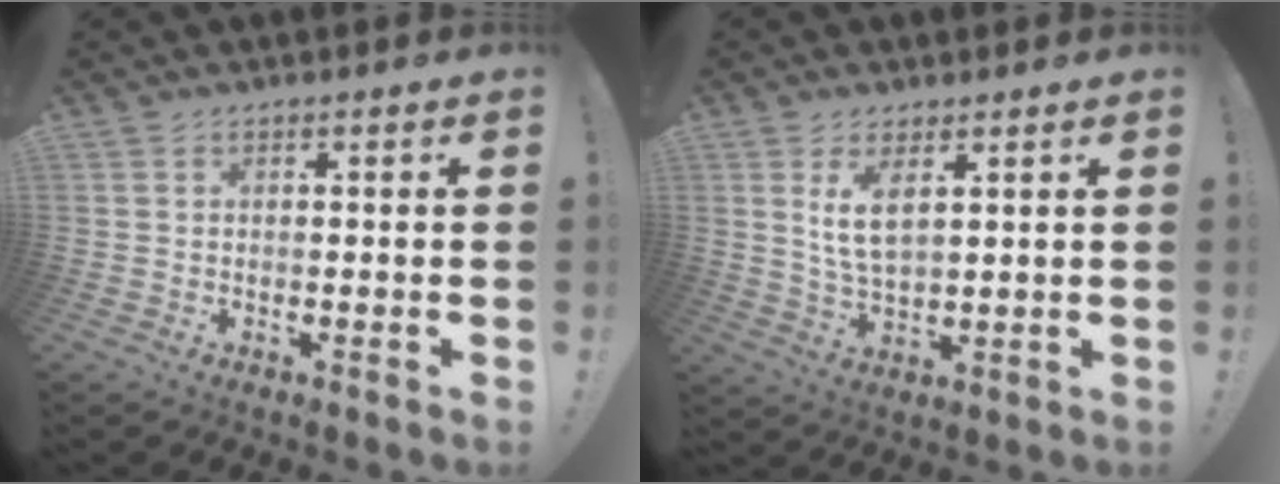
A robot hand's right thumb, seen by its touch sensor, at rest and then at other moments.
{"total": 6.7, "force": [2.9, 2.7, 5.4], "torque": [-0.101, -0.012, 0.049]}